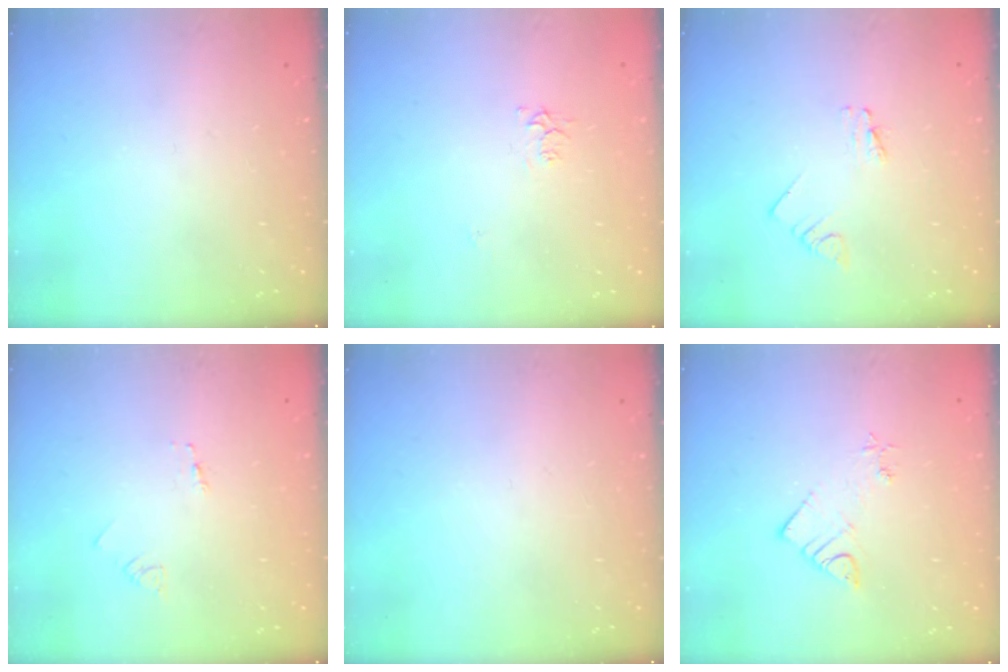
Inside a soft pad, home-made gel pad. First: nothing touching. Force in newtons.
{"total": 4.7, "press": 4.6, "slide": 0.6}
{"total": 1.1, "press": 1.0, "slide": 0.1}
{"total": 1.7, "press": 1.7, "slide": 0.2}
{"total": 0.0}
{"total": 6.4, "press": 6.4, "slide": 0.5}